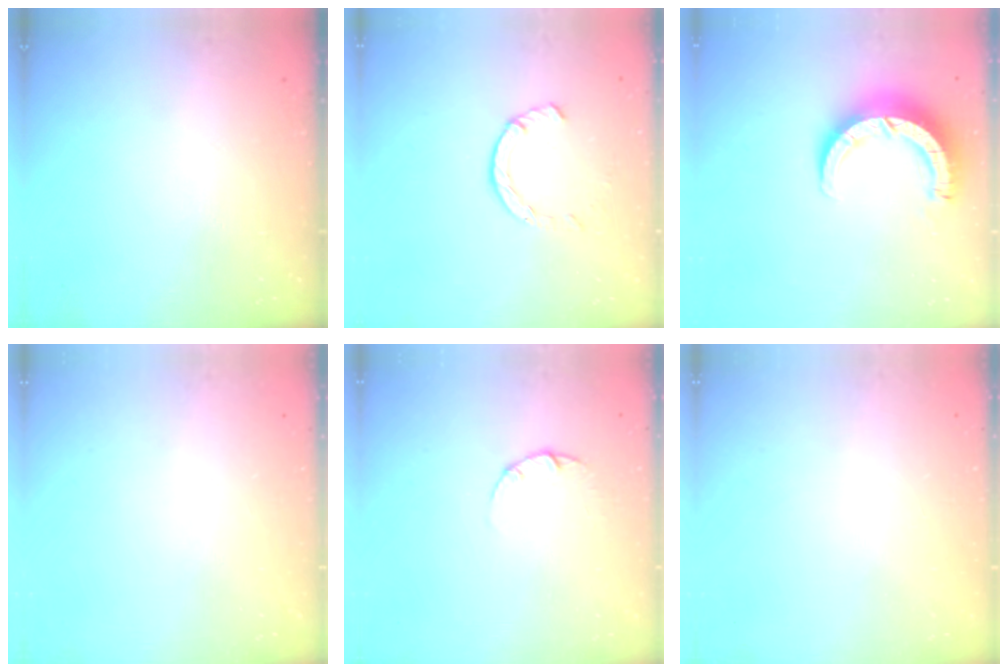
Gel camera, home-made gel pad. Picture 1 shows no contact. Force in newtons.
{"total": 2.4, "press": 2.4, "slide": 0.2}
{"total": 9.1, "press": 9.1, "slide": 1.1}
{"total": 0.0}
{"total": 2.2, "press": 2.2, "slide": 0.3}
{"total": 2.6, "press": 2.6, "slide": 0.2}